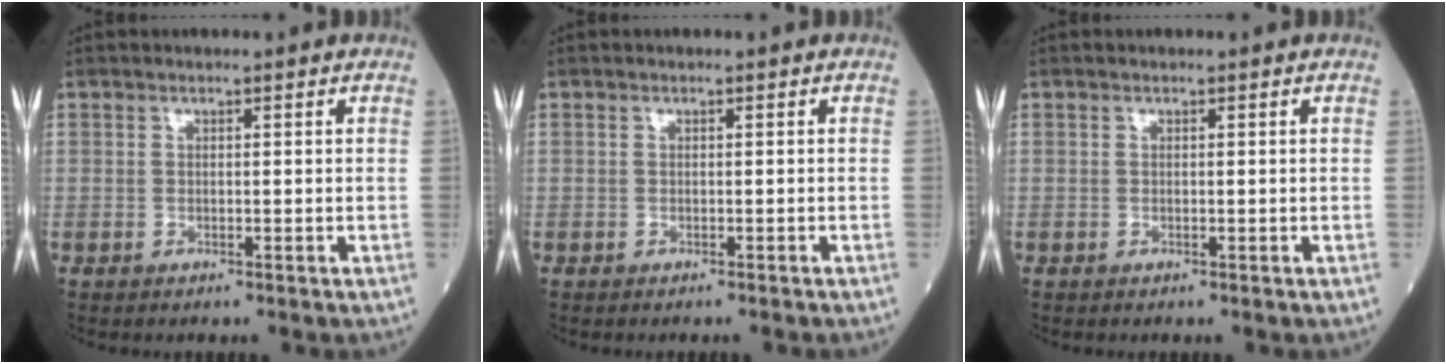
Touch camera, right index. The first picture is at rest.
{"total": 0.7, "force": [-0.6, 0.0, 0.2], "torque": [-0.001, 0.000, -0.012]}
{"total": 0.0}